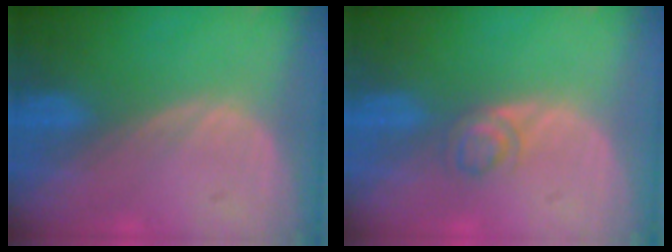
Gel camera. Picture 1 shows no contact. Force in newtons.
{"total": 2.7, "press": 2.7, "slide": 0.2}